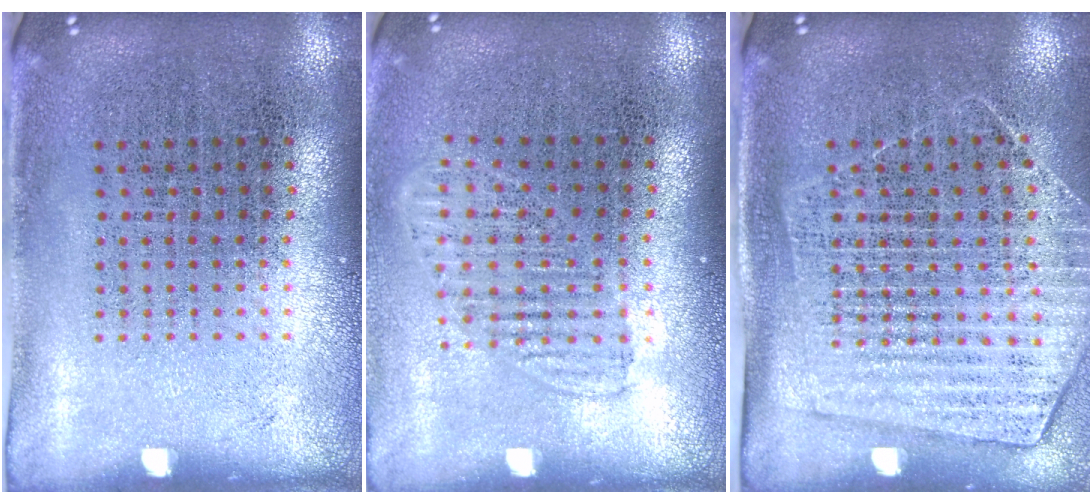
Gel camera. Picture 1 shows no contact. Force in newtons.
{"total": 1.4, "press": 1.2, "slide": 0.7}
{"total": 1.6, "press": 1.4, "slide": 0.7}